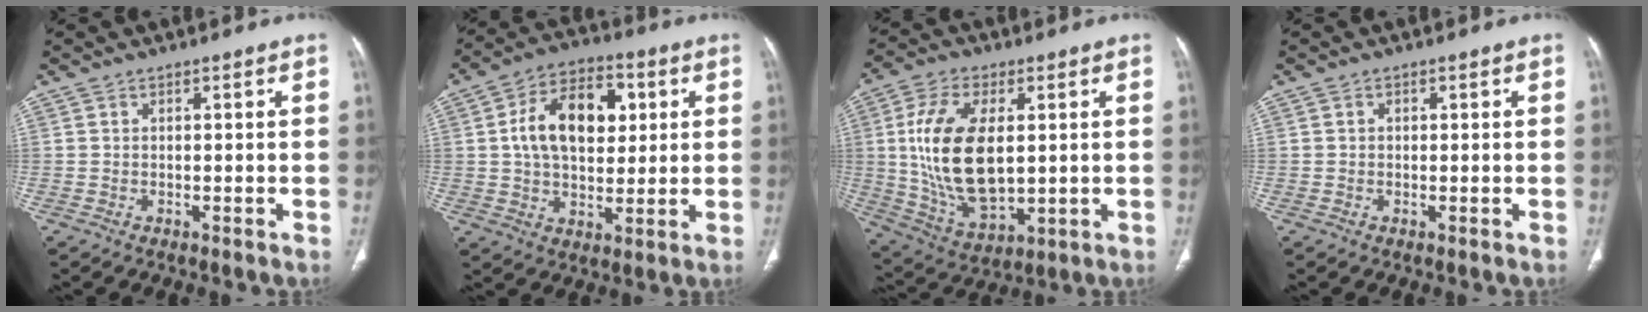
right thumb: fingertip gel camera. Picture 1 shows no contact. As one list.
[{"total": 15.4, "force": [3.2, 9.6, 11.6], "torque": [-0.168, 0.009, 0.048]}, {"total": 18.1, "force": [1.9, 9.6, 15.2], "torque": [-0.292, -0.014, 0.047]}, {"total": 0.6, "force": [0.1, 0.5, 0.3], "torque": [-0.001, 0.001, 0.000]}]